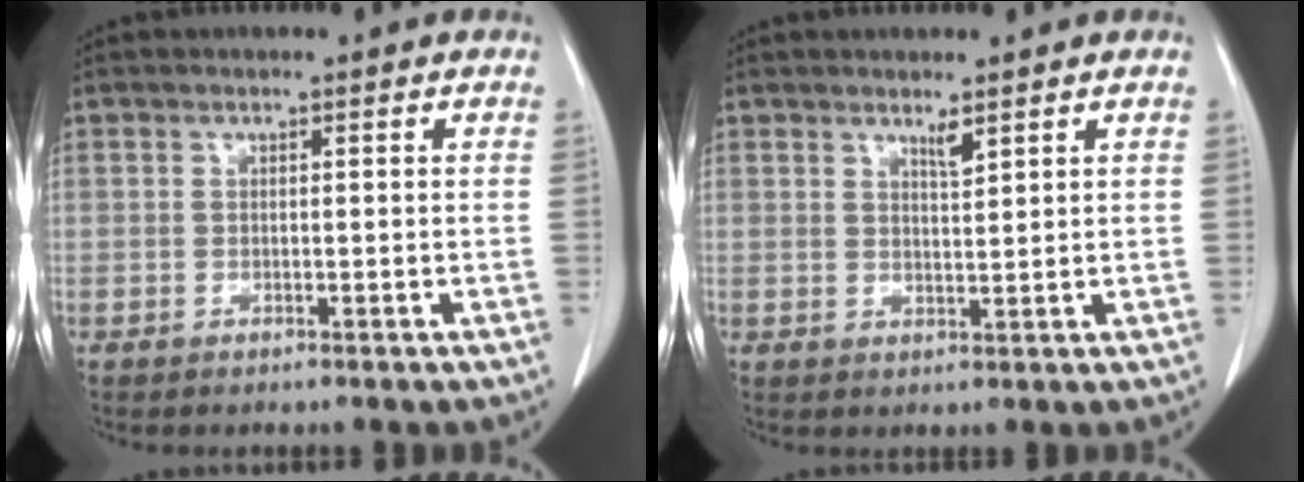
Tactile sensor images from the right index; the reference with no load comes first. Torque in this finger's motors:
{"motor_torque": [0.04, 0.09, -0.02, 0.00]}